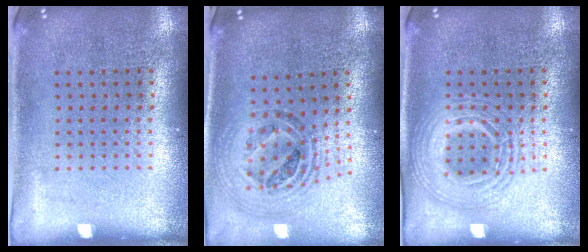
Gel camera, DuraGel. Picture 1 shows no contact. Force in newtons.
{"total": 1.3, "press": 1.2, "slide": 0.6}
{"total": 2.6, "press": 2.6, "slide": 0.3}